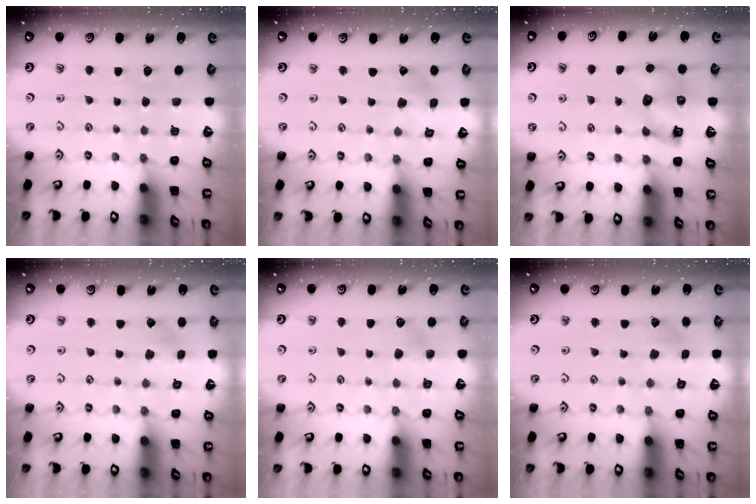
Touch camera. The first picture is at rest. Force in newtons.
{"total": 1.4, "press": 1.4, "slide": 0.1}
{"total": 7.8, "press": 7.8, "slide": 0.9}
{"total": 1.7, "press": 1.7, "slide": 0.2}
{"total": 3.8, "press": 3.7, "slide": 0.7}
{"total": 2.0, "press": 2.0, "slide": 0.4}